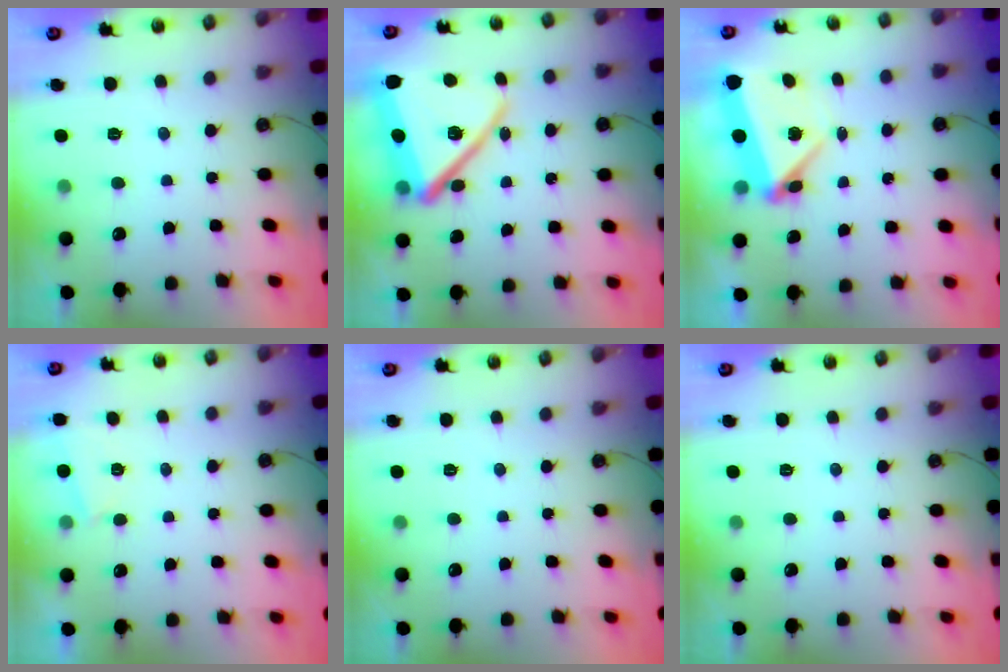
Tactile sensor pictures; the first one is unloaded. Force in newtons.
{"total": 20.1, "press": 20.0, "slide": 1.6}
{"total": 5.5, "press": 5.1, "slide": 2.0}
{"total": 6.2, "press": 0.1, "slide": 6.2}
{"total": 0.0}
{"total": 0.0}